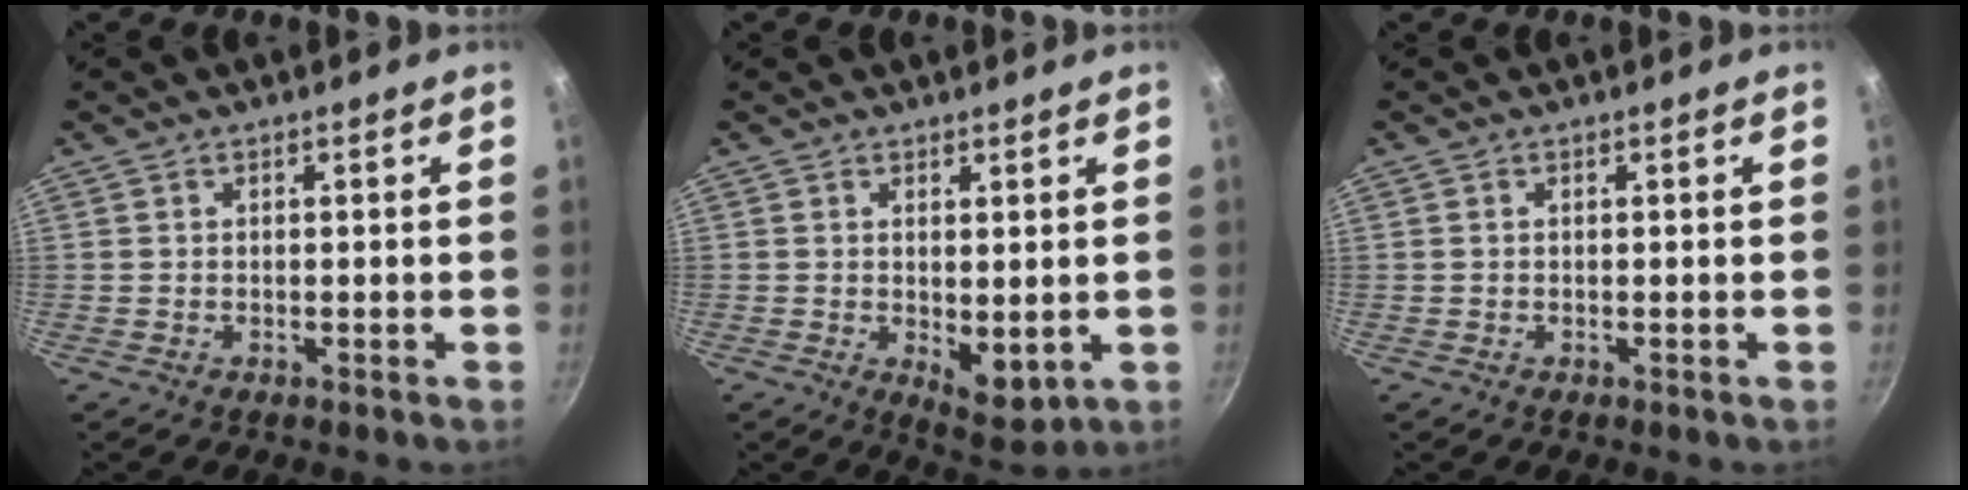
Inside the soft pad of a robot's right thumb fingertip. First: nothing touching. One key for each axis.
{"total": 6.0, "fx": 0.1, "fy": 2.8, "fz": 5.3, "tx": -0.064, "ty": -0.021, "tz": 0.010}
{"total": 0.0}